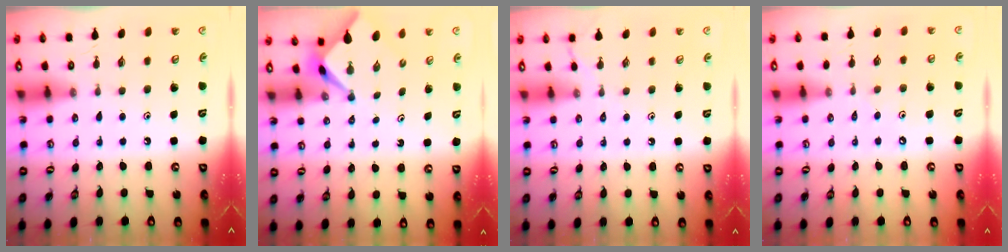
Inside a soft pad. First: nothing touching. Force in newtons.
{"total": 2.2, "press": 2.2, "slide": 0.2}
{"total": 1.8, "press": 1.8, "slide": 0.4}
{"total": 2.5, "press": 2.5, "slide": 0.5}